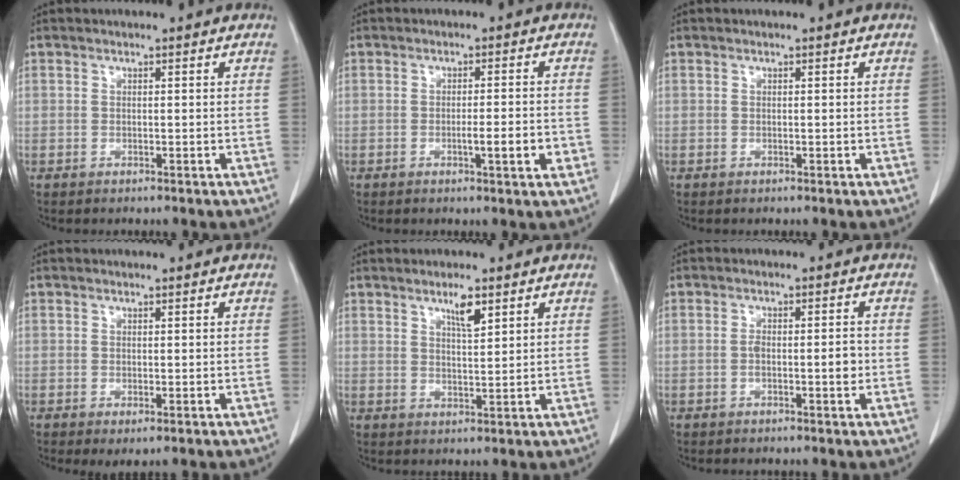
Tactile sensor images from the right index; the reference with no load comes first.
{"total": 4.4, "force": [-1.3, 0.3, 4.2], "torque": [-0.062, -0.003, -0.017]}
{"total": 0.0}
{"total": 1.7, "force": [-0.5, 0.5, 1.5], "torque": [-0.023, -0.009, -0.002]}
{"total": 3.7, "force": [2.3, 0.6, 2.8], "torque": [-0.051, -0.004, 0.040]}
{"total": 3.4, "force": [-0.6, 0.9, 3.2], "torque": [-0.056, 0.003, -0.009]}